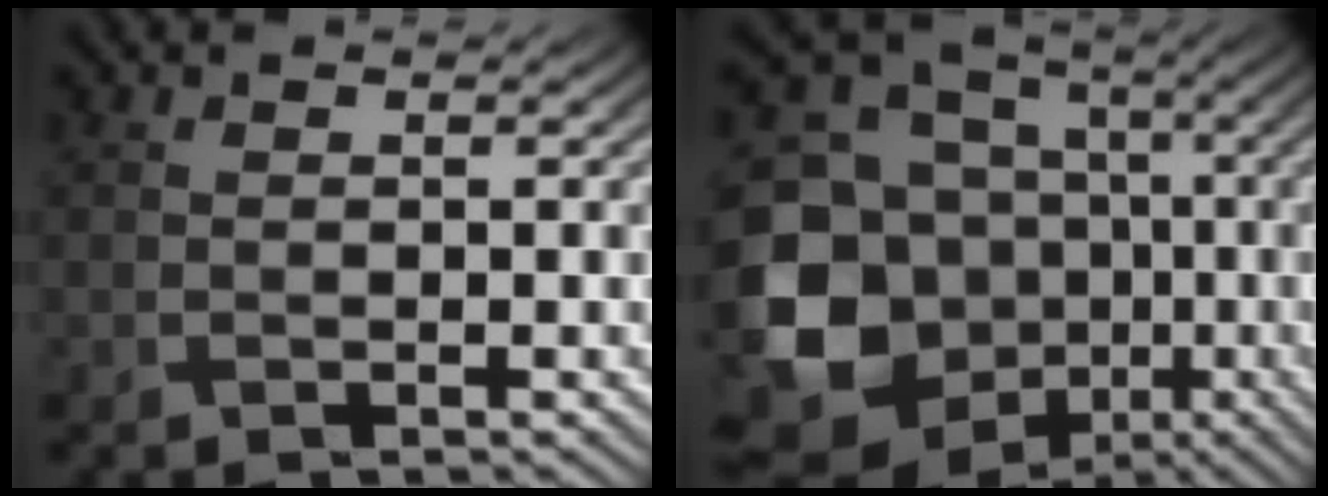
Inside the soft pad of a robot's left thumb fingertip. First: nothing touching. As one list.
[{"total": 18.8, "force": [-4.5, 16.3, 8.2], "torque": [-0.249, -0.046, -0.071]}]